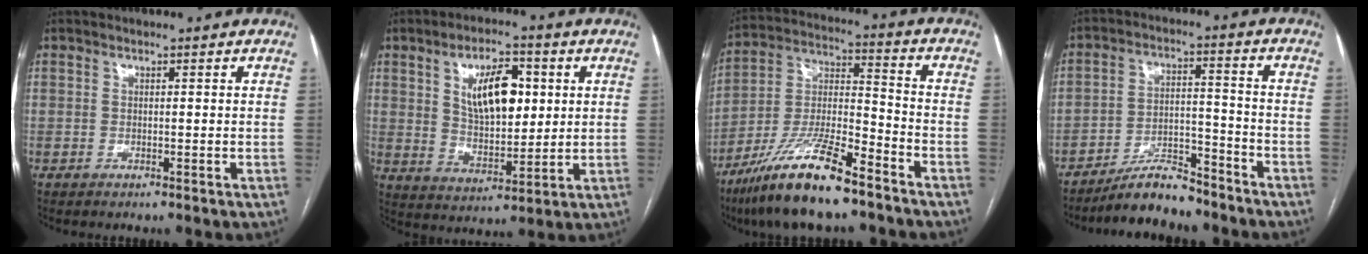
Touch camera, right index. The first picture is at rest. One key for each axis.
{"total": 10.7, "fx": 3.2, "fy": 4.8, "fz": 9.0, "tx": -0.154, "ty": 0.010, "tz": 0.060}
{"total": 15.8, "fx": -11.2, "fy": 2.3, "fz": 10.9, "tx": -0.222, "ty": -0.016, "tz": -0.204}
{"total": 8.5, "fx": -7.7, "fy": 1.9, "fz": 3.2, "tx": -0.052, "ty": 0.007, "tz": -0.134}